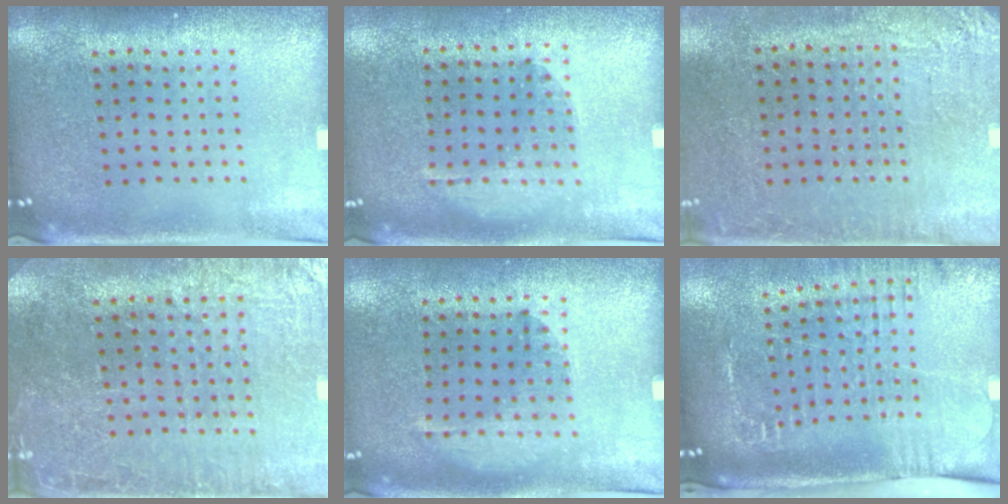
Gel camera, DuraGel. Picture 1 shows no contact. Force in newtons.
{"total": 1.2, "press": 0.9, "slide": 0.9}
{"total": 2.8, "press": 2.6, "slide": 1.1}
{"total": 1.6, "press": 1.6, "slide": 0.1}
{"total": 1.3, "press": 1.0, "slide": 0.8}
{"total": 2.6, "press": 2.1, "slide": 1.6}